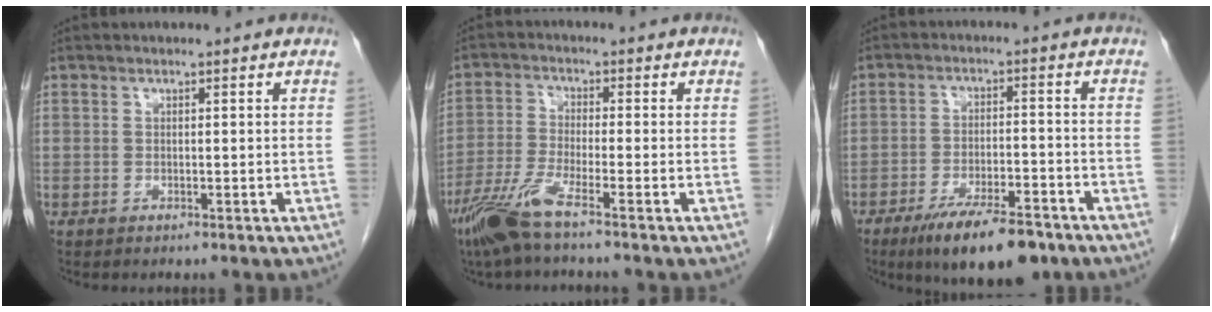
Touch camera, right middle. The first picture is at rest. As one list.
[{"total": 7.0, "force": [-4.9, -0.1, 5.0], "torque": [-0.111, -0.021, -0.102]}, {"total": 12.0, "force": [-8.5, 3.0, 7.9], "torque": [-0.125, -0.017, -0.138]}]